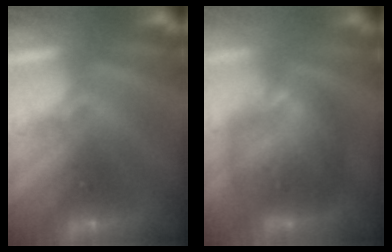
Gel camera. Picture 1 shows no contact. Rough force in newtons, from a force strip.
{"total": 9.1}